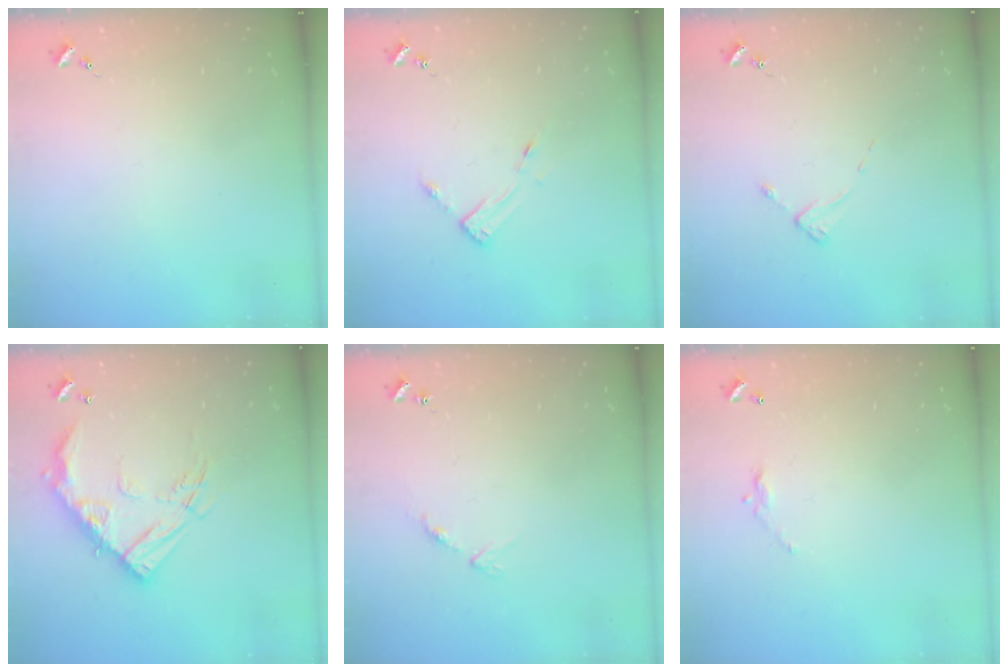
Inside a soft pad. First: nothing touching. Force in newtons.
{"total": 3.5, "press": 3.4, "slide": 0.3}
{"total": 2.3, "press": 2.3, "slide": 0.3}
{"total": 19.4, "press": 19.2, "slide": 2.1}
{"total": 7.8, "press": 7.8, "slide": 0.6}
{"total": 4.8, "press": 4.8, "slide": 0.3}